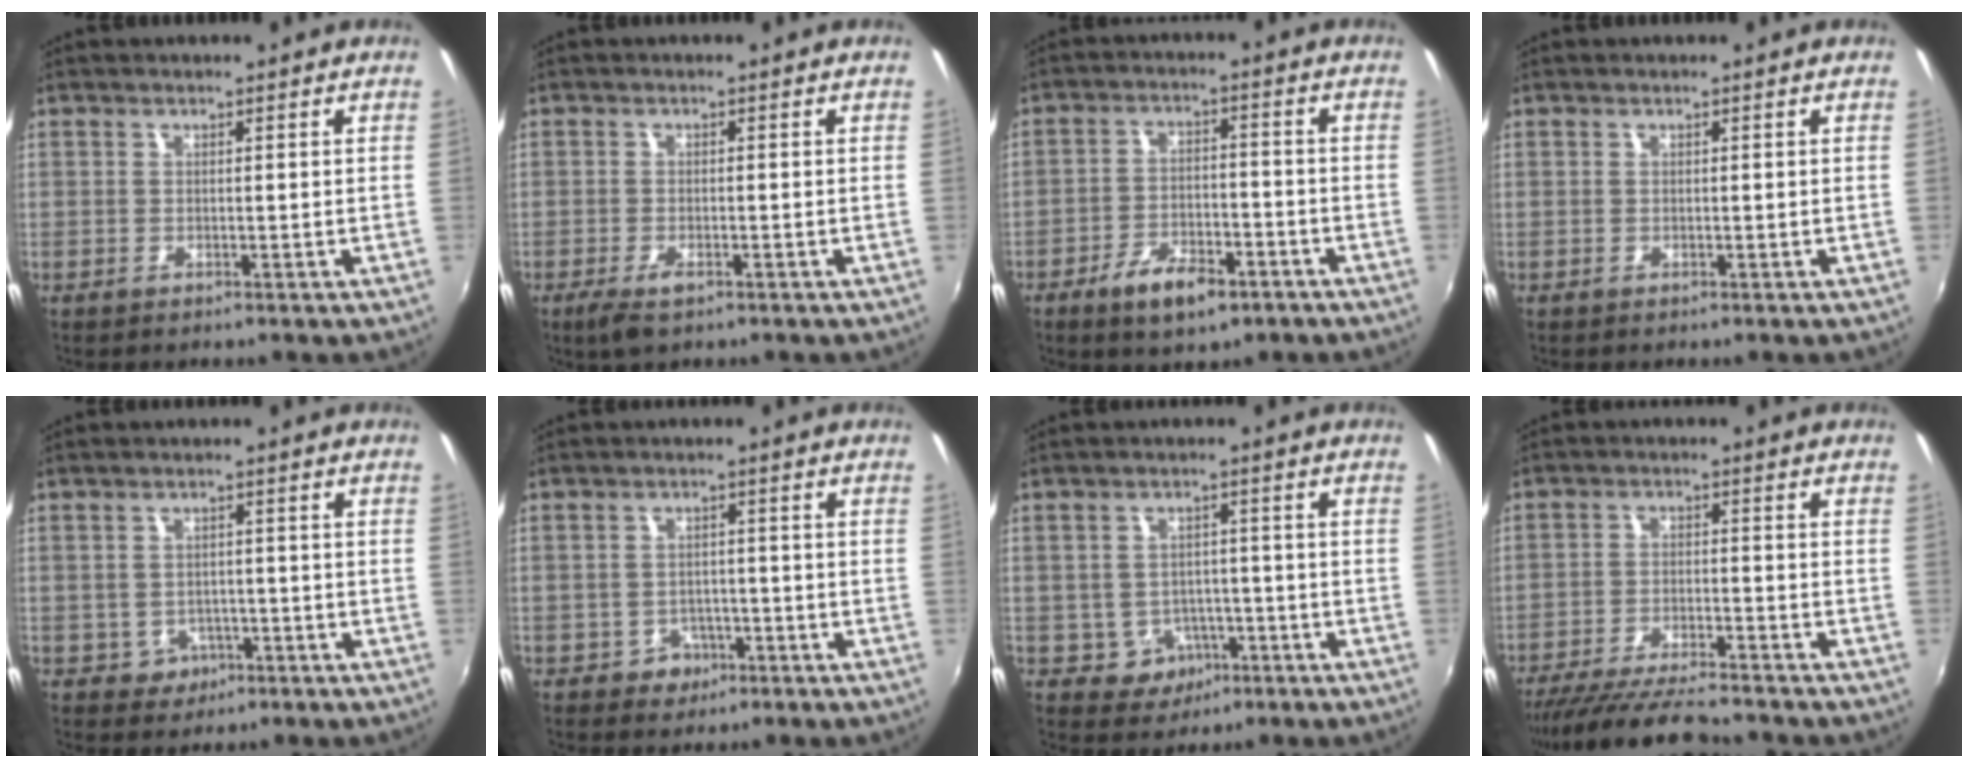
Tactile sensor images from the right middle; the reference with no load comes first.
{"total": 3.6, "force": [-2.2, 1.3, 2.6], "torque": [-0.060, -0.011, -0.040]}
{"total": 8.7, "force": [-5.4, 3.7, 5.7], "torque": [-0.122, -0.006, -0.087]}
{"total": 0.0}
{"total": 3.8, "force": [-1.6, 3.4, 0.6], "torque": [-0.024, 0.006, -0.017]}
{"total": 3.6, "force": [-1.9, 3.1, 0.4], "torque": [-0.018, 0.008, -0.024]}
{"total": 5.4, "force": [-2.3, 4.7, 1.1], "torque": [-0.035, 0.011, -0.020]}
{"total": 13.8, "force": [-12.4, 1.5, 5.8], "torque": [-0.132, -0.021, -0.206]}